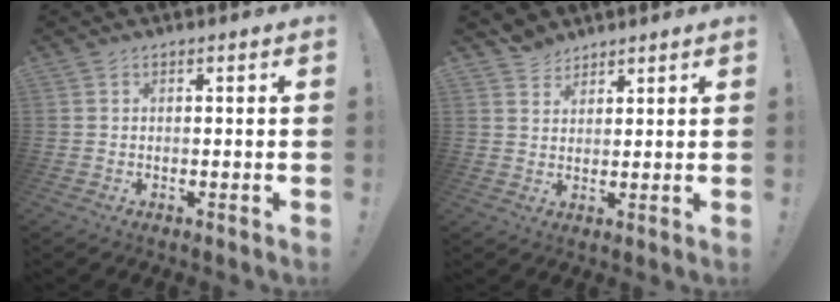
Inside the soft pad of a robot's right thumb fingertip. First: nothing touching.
{"total": 4.7, "force": [3.9, 2.6, 0.3], "torque": [-0.004, -0.024, 0.074]}